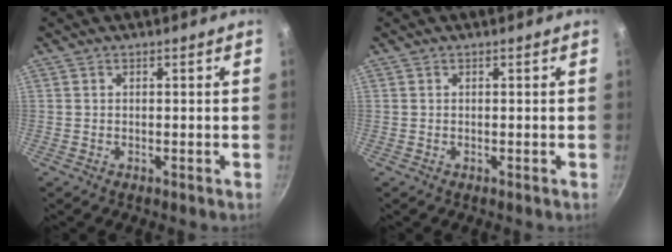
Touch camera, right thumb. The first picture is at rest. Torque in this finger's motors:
{"motor_torque": [0.00, 0.00, 0.01, -0.01, 0.00]}